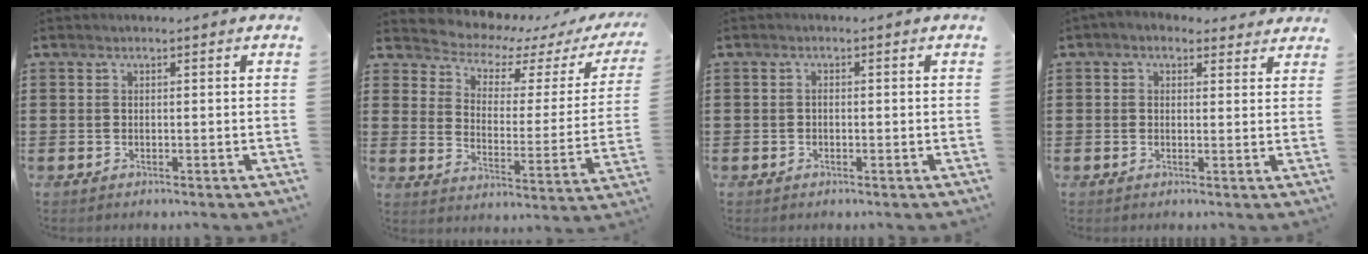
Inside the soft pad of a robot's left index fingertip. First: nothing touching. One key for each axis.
{"total": 4.0, "fx": 3.6, "fy": 1.4, "fz": 0.9, "tx": -0.047, "ty": -0.035, "tz": 0.055}
{"total": 0.6, "fx": -0.4, "fy": 0.4, "fz": 0.4, "tx": -0.008, "ty": 0.000, "tz": -0.008}
{"total": 1.9, "fx": 1.4, "fy": 1.1, "fz": 0.7, "tx": -0.012, "ty": -0.001, "tz": 0.023}